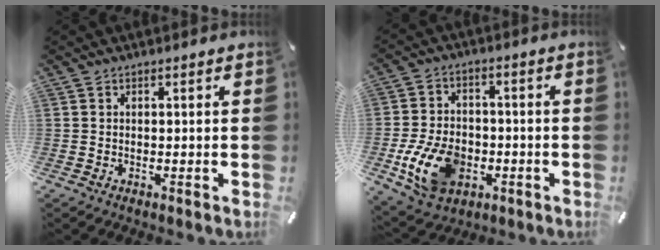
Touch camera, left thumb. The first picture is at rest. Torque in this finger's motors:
{"motor_torque": [0.28, 0.50, 0.27, 0.12, 0.19]}